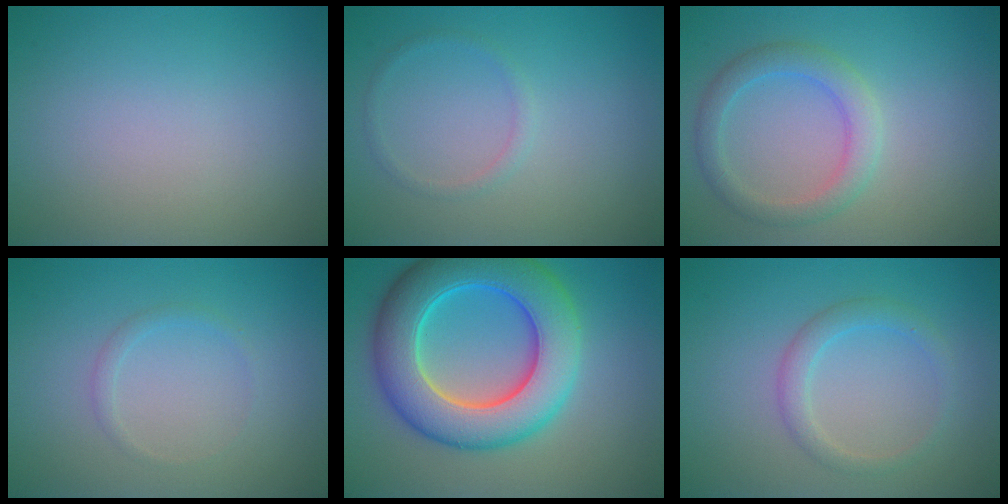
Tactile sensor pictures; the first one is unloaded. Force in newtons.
{"total": 1.0, "press": 0.9, "slide": 0.2}
{"total": 3.0, "press": 3.0, "slide": 0.2}
{"total": 0.9, "press": 0.9, "slide": 0.0}
{"total": 10.4, "press": 10.3, "slide": 0.4}
{"total": 2.0, "press": 2.0, "slide": 0.2}